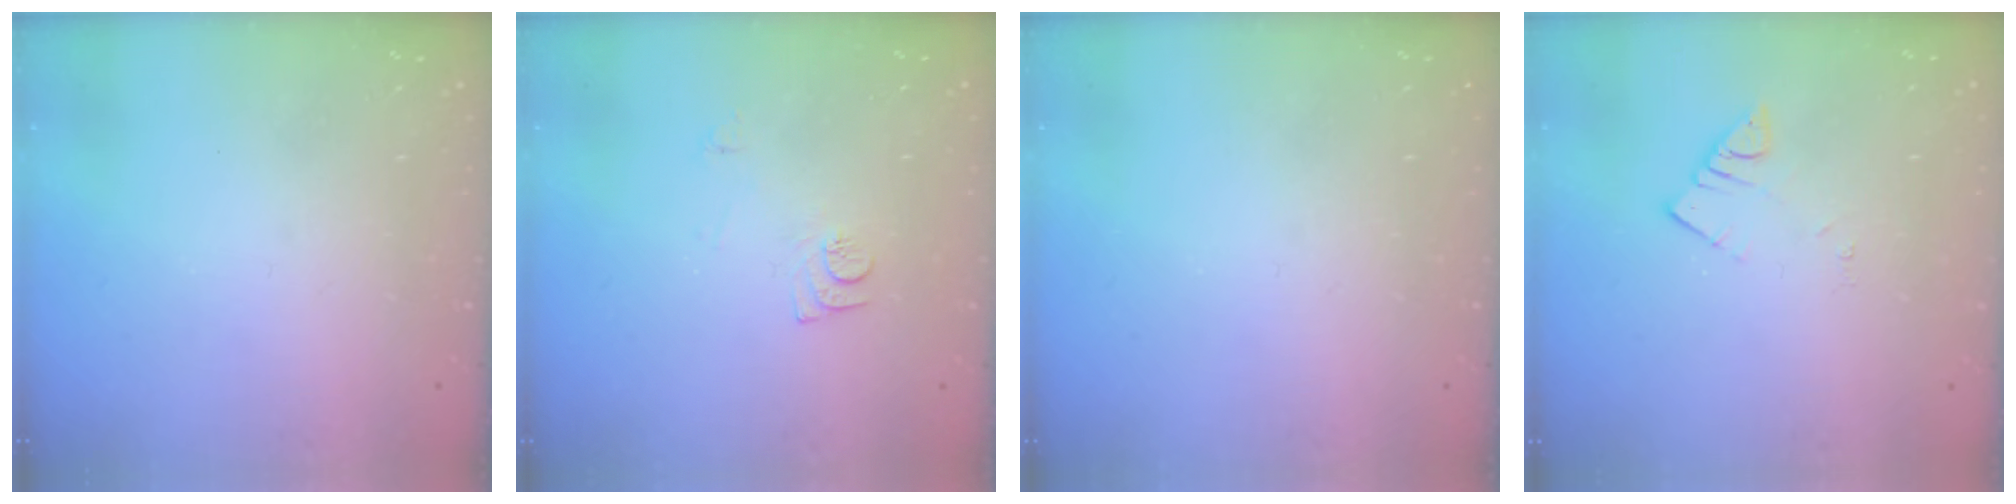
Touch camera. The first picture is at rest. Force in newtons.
{"total": 7.7, "press": 7.7, "slide": 0.8}
{"total": 0.0}
{"total": 3.5, "press": 3.5, "slide": 0.2}